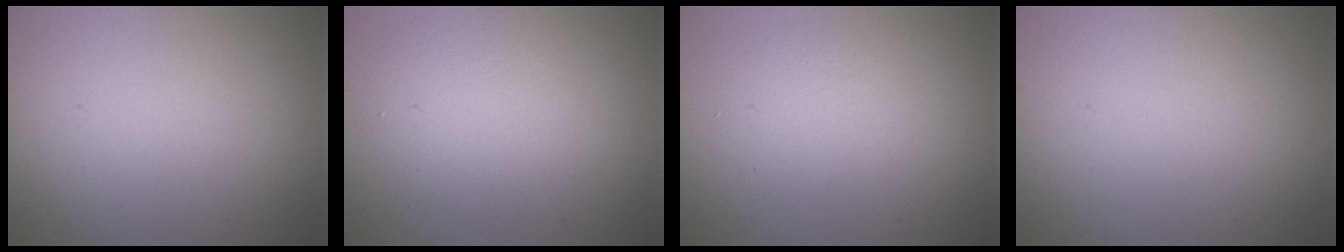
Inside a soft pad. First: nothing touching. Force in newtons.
{"total": 4.0, "press": 4.0, "slide": 0.3}
{"total": 2.2, "press": 2.2, "slide": 0.1}
{"total": 0.0}